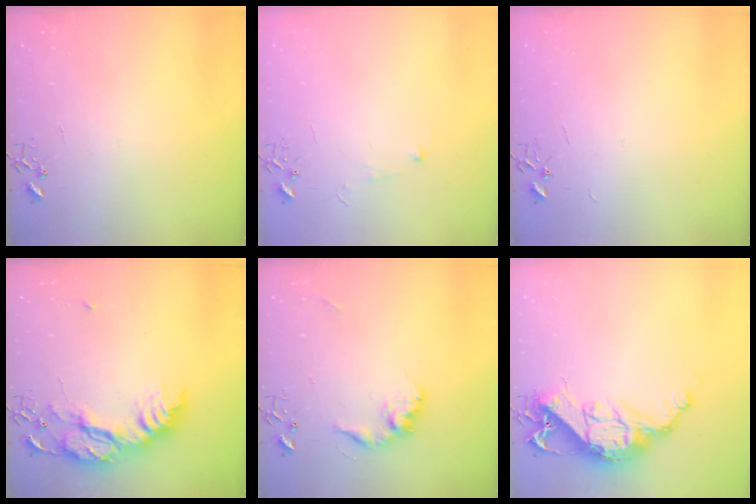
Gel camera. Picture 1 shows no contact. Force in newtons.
{"total": 3.9, "press": 3.8, "slide": 0.4}
{"total": 1.8, "press": 1.8, "slide": 0.2}
{"total": 20.7, "press": 20.6, "slide": 1.8}
{"total": 12.6, "press": 12.6, "slide": 0.7}
{"total": 15.3, "press": 15.3, "slide": 1.0}